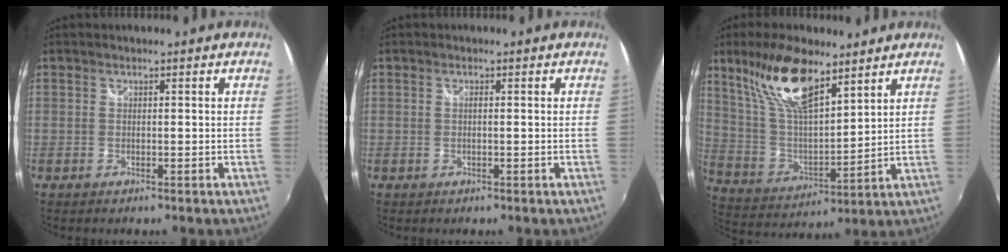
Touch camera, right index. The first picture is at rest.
{"total": 0.5, "force": [-0.1, 0.1, 0.5], "torque": [-0.010, 0.002, -0.003]}
{"total": 16.7, "force": [10.9, 5.7, 11.3], "torque": [-0.219, 0.019, 0.219]}